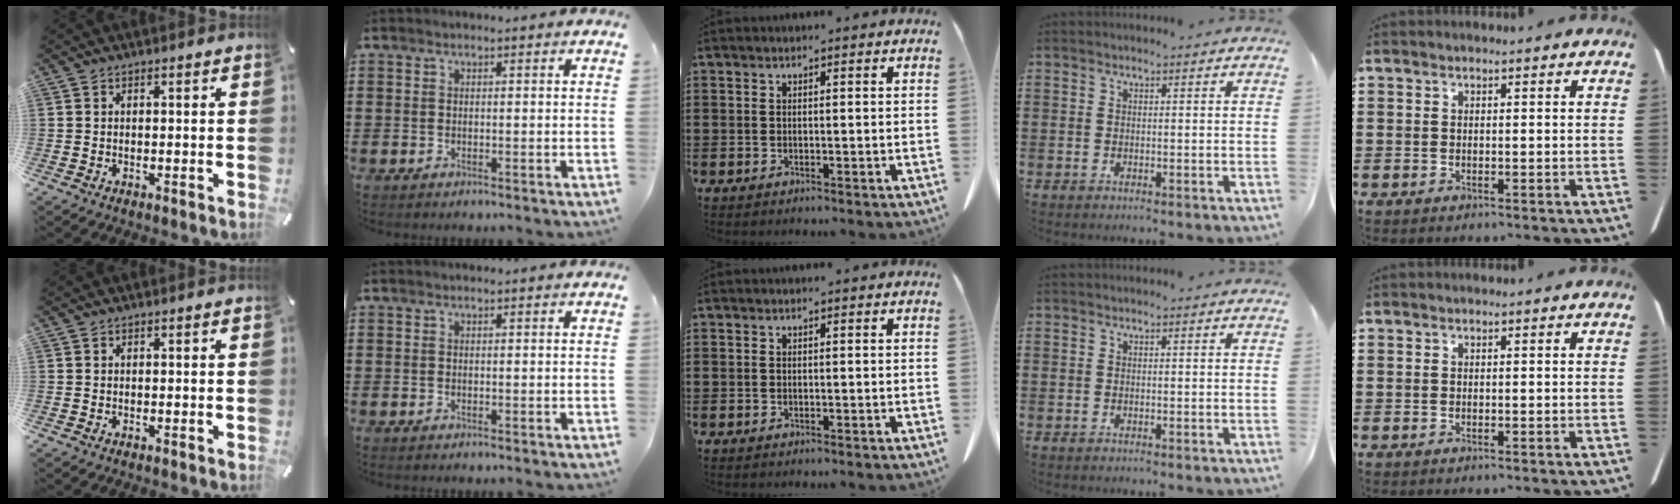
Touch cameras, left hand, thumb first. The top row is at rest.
{}